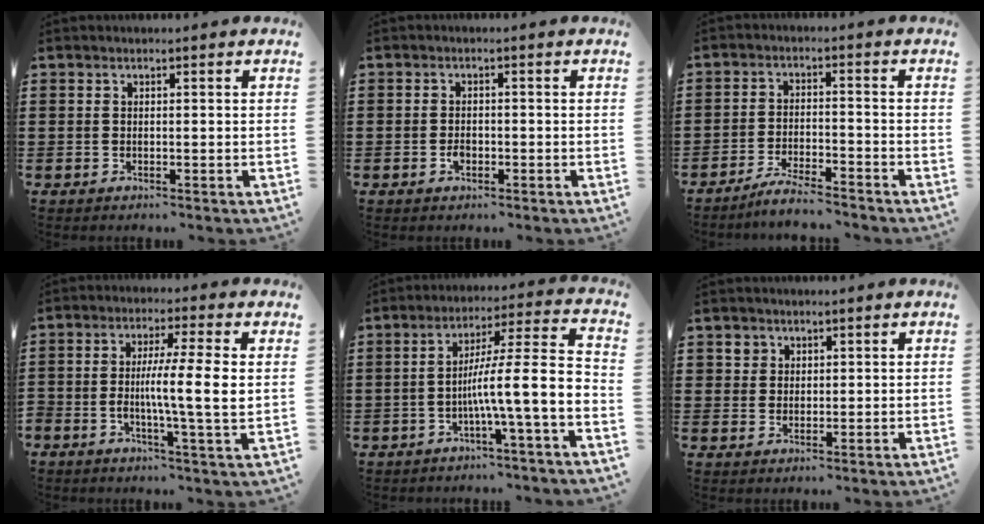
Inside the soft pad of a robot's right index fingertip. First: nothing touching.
{"total": 1.6, "force": [-0.8, 0.9, 1.1], "torque": [-0.020, 0.000, -0.014]}
{"total": 4.3, "force": [-4.1, -0.1, 1.2], "torque": [-0.031, -0.001, -0.082]}
{"total": 7.4, "force": [-0.5, 0.2, 7.4], "torque": [-0.133, -0.002, -0.015]}
{"total": 10.0, "force": [-3.0, 0.8, 9.5], "torque": [-0.159, -0.022, -0.060]}
{"total": 1.8, "force": [1.1, 1.4, 0.0], "torque": [-0.007, 0.007, 0.021]}